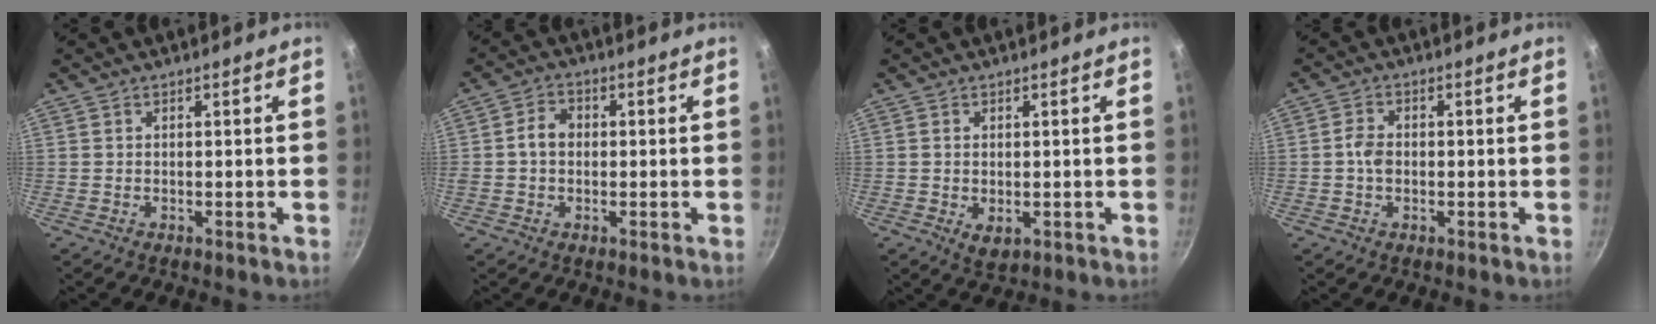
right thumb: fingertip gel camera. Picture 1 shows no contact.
{"total": 4.2, "force": [0.0, 3.4, 2.5], "torque": [-0.029, 0.014, -0.008]}
{"total": 3.3, "force": [-0.4, 2.1, 2.6], "torque": [-0.041, -0.011, -0.003]}
{"total": 3.1, "force": [-0.4, 2.2, 2.1], "torque": [-0.038, 0.011, -0.012]}